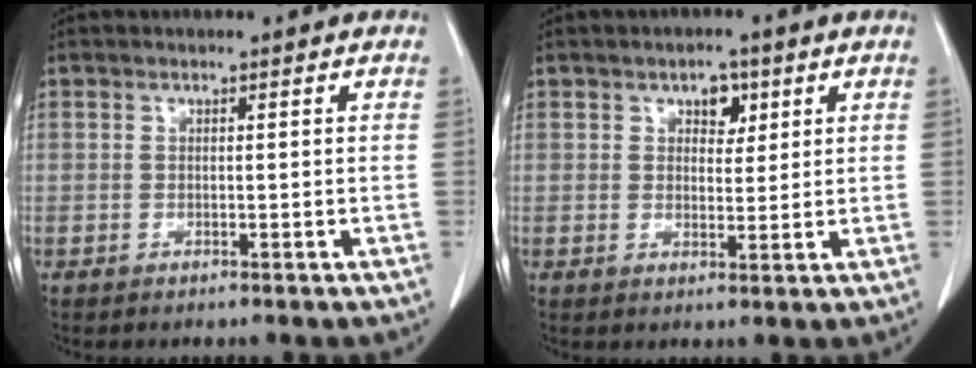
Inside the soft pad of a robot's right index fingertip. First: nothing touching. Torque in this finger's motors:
{"motor_torque": [0.13, 0.12, 0.02, 0.02]}